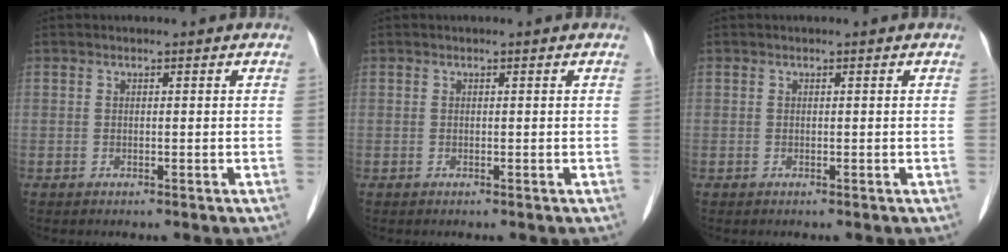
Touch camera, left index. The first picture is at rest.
{"total": 0.0}
{"total": 0.0}